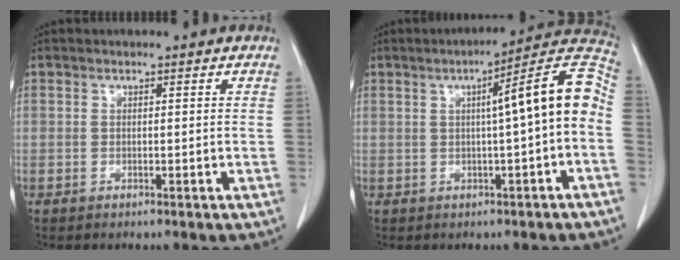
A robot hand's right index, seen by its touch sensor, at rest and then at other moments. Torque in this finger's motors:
{"motor_torque": [0.81, -0.26, 0.30, 0.09]}